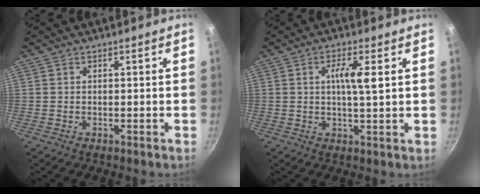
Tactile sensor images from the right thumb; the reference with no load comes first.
{"total": 5.4, "force": [1.3, 0.8, 5.2], "torque": [-0.091, -0.003, 0.020]}